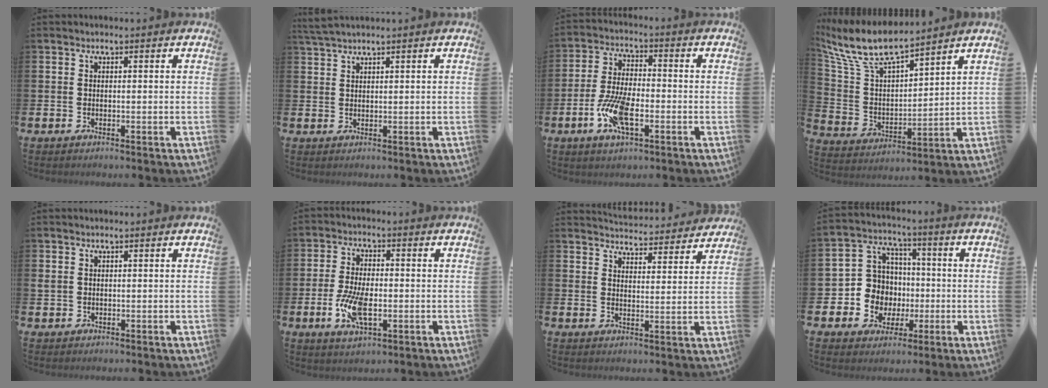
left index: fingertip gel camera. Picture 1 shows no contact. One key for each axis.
{"total": 2.0, "fx": 1.9, "fy": -0.1, "fz": 0.5, "tx": -0.018, "ty": 0.000, "tz": 0.037}
{"total": 8.3, "fx": -2.4, "fy": 3.3, "fz": 7.2, "tx": -0.155, "ty": -0.003, "tz": -0.044}
{"total": 9.2, "fx": 8.3, "fy": 1.7, "fz": 3.6, "tx": -0.112, "ty": -0.048, "tz": 0.145}
{"total": 0.8, "fx": 0.5, "fy": 0.6, "fz": 0.0, "tx": 0.001, "ty": 0.004, "tz": 0.008}
{"total": 7.4, "fx": -1.5, "fy": 3.3, "fz": 6.4, "tx": -0.131, "ty": -0.003, "tz": -0.029}
{"total": 4.6, "fx": 4.6, "fy": 0.6, "fz": 0.0, "tx": -0.003, "ty": -0.039, "tz": 0.079}
{"total": 8.3, "fx": -0.5, "fy": 8.1, "fz": 1.7, "tx": -0.092, "ty": -0.003, "tz": -0.009}